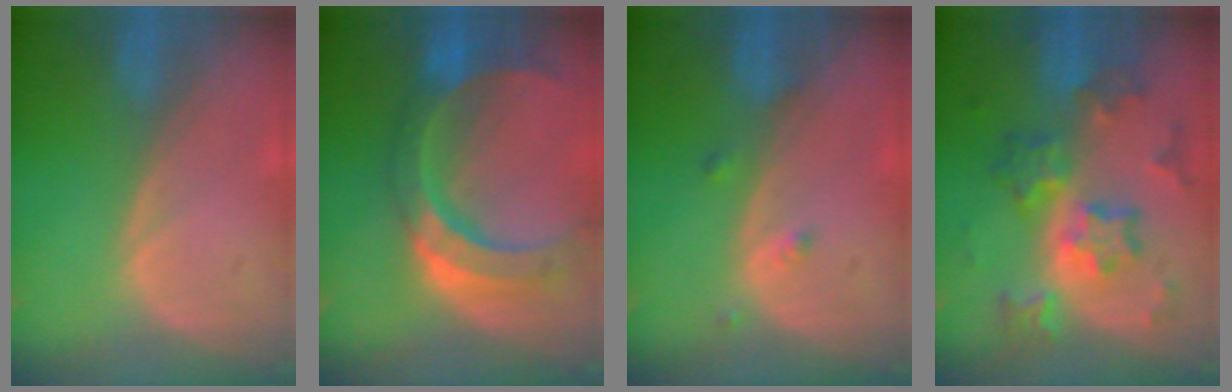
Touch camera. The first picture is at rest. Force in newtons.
{"total": 11.3, "press": 9.5, "slide": 6.0}
{"total": 1.6, "press": 1.5, "slide": 0.1}
{"total": 9.4, "press": 9.4, "slide": 0.7}